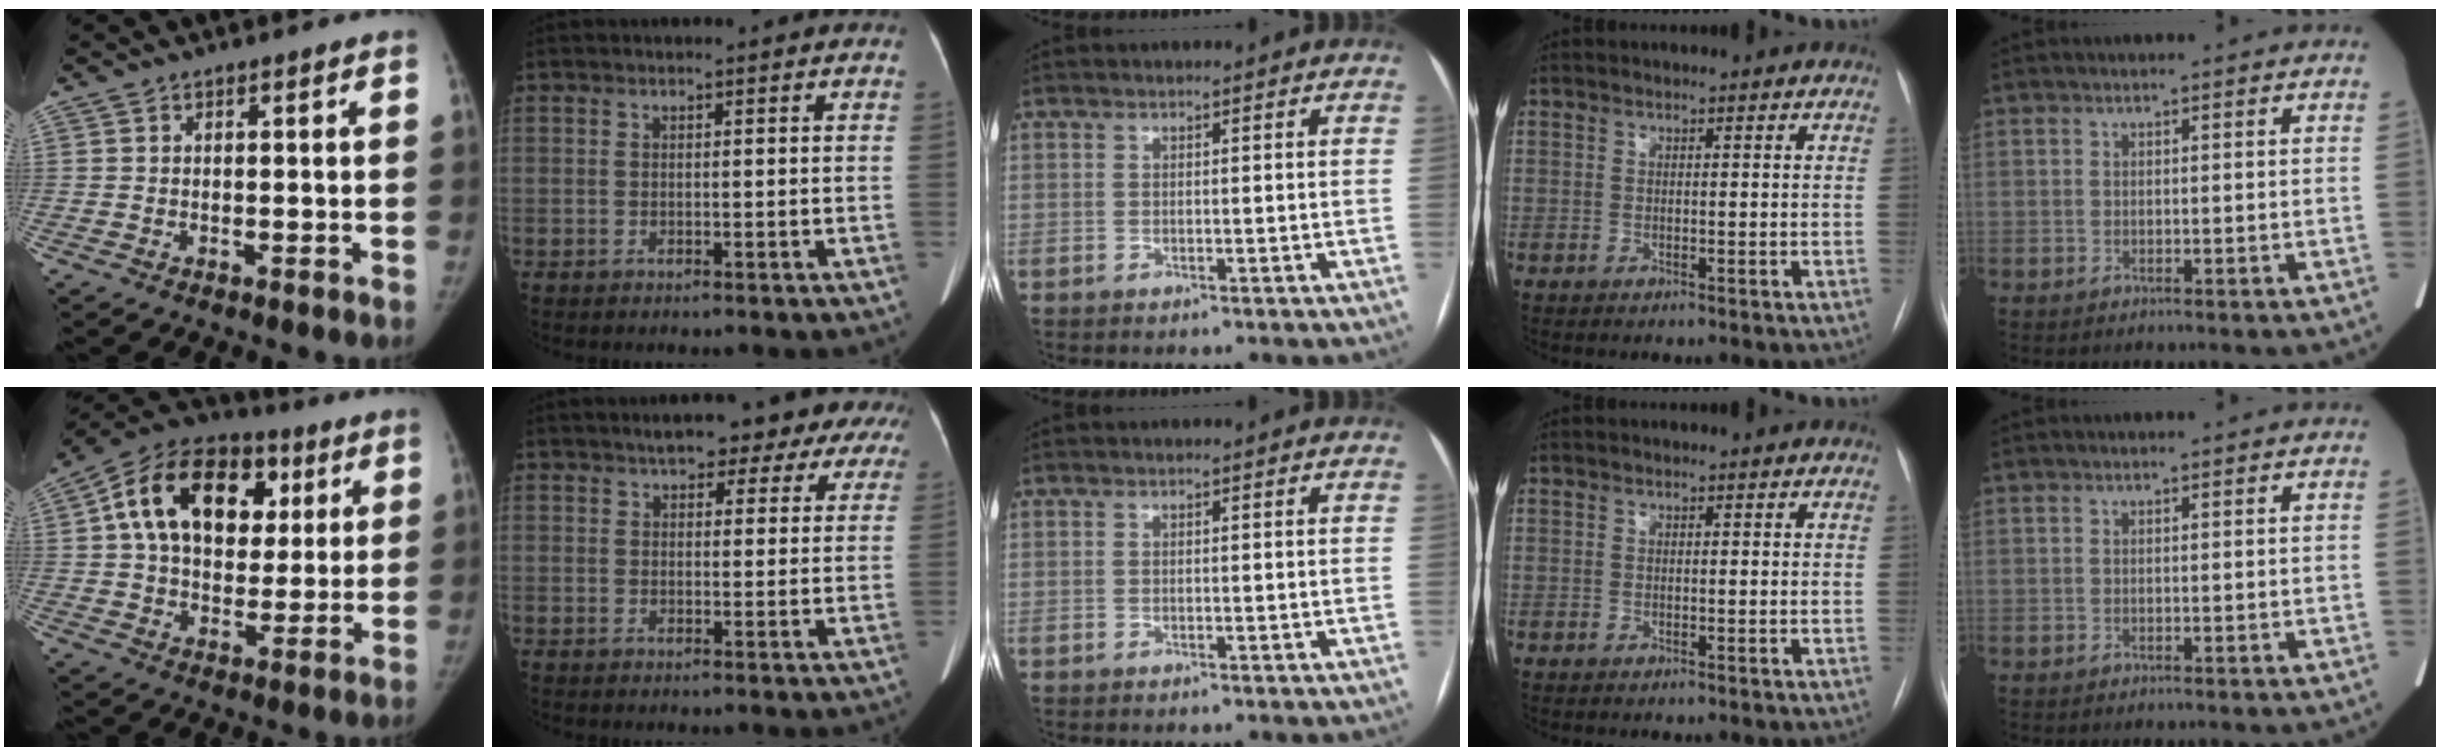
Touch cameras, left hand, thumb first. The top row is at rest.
{"thumb": {"total": 21.8, "force": [6.2, 14.9, 14.6], "torque": [-0.222, 0.014, 0.093]}, "index": {"total": 9.9, "force": [7.5, 3.8, 5.1], "torque": [-0.046, 0.025, 0.081]}}